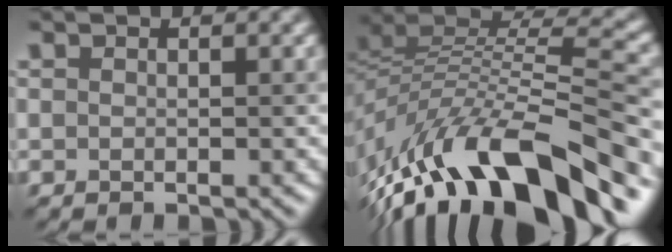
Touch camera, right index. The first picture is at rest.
{"total": 12.7, "force": [-7.6, 5.2, 8.7], "torque": [-0.173, 0.030, -0.138]}